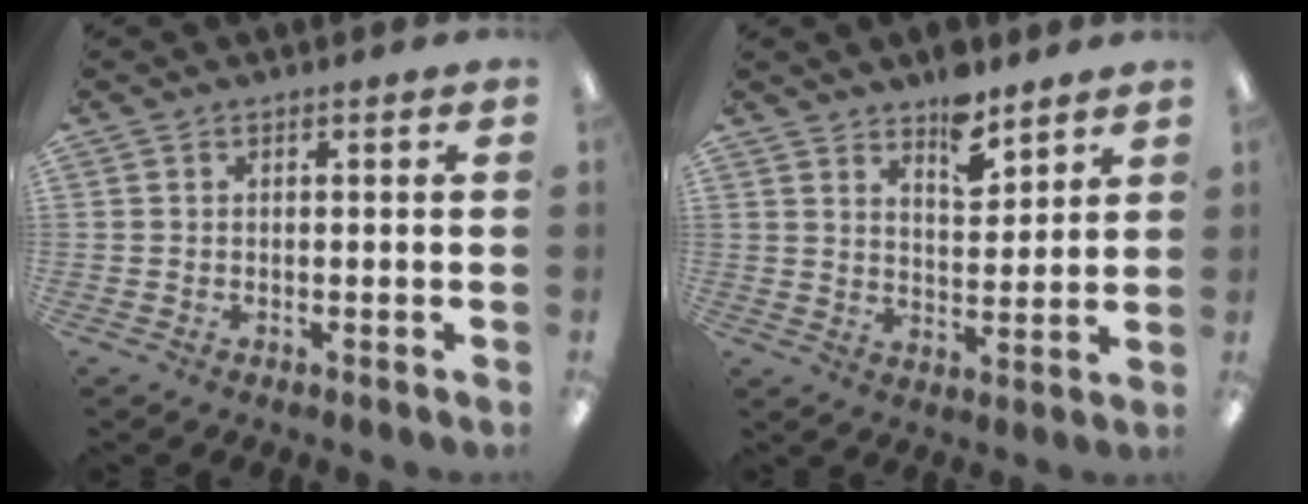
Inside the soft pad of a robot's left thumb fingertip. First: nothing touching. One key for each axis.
{"total": 8.0, "fx": 6.4, "fy": 3.3, "fz": 3.6, "tx": -0.033, "ty": -0.046, "tz": 0.106}